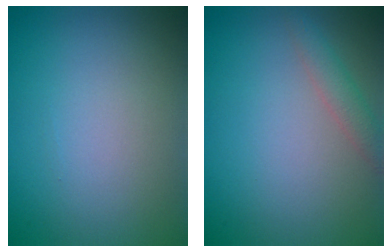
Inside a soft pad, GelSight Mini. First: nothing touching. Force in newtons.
{"total": 1.8, "press": 1.8, "slide": 0.1}